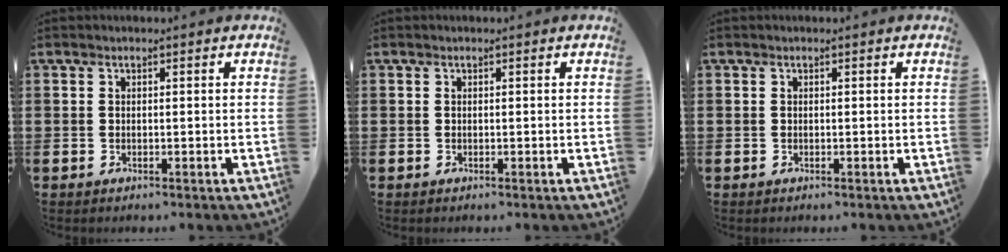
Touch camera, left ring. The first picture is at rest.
{"total": 0.0}
{"total": 0.0}